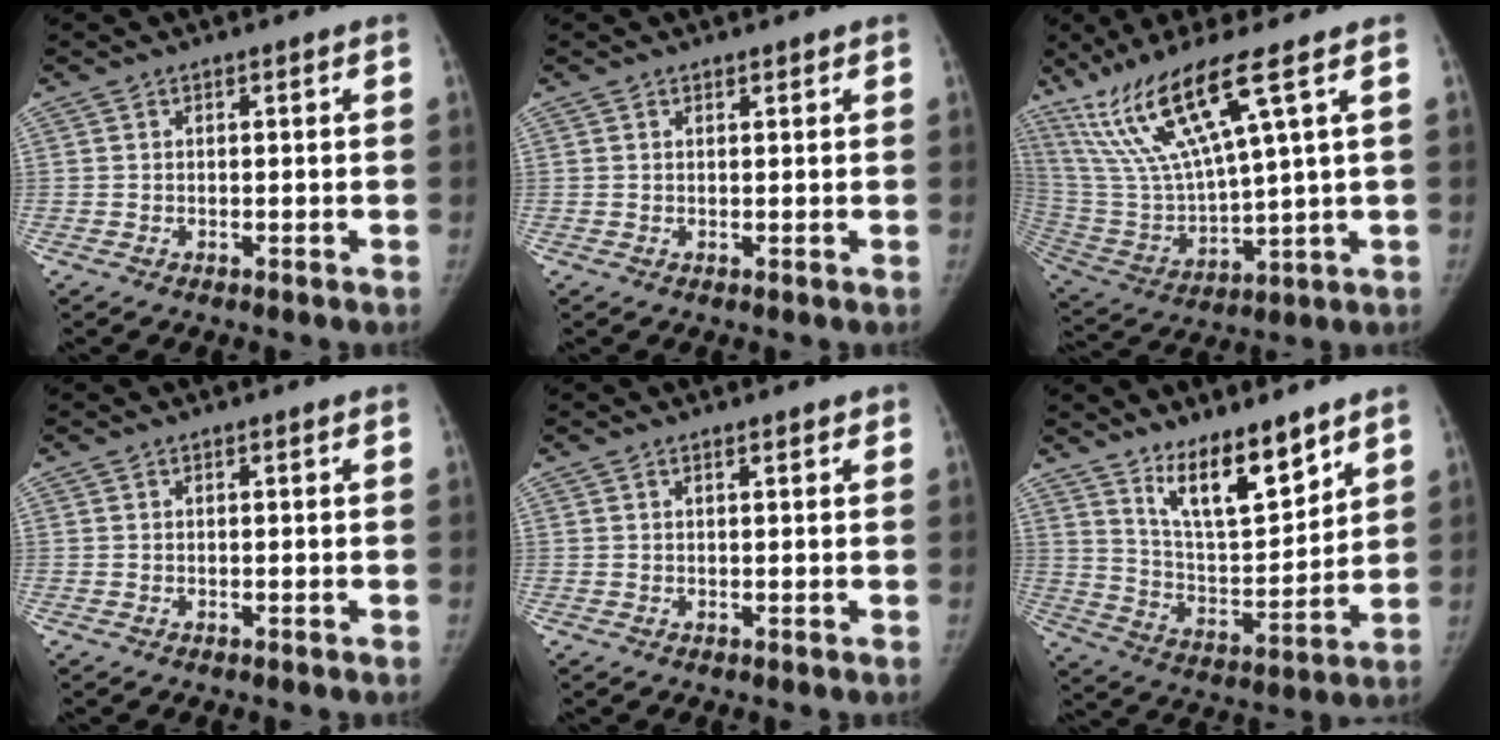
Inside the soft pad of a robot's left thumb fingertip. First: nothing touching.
{"total": 0.6, "force": [0.5, 0.4, -0.1], "torque": [0.007, -0.004, 0.005]}
{"total": 17.2, "force": [9.6, 1.9, 14.2], "torque": [-0.295, -0.036, 0.194]}
{"total": 0.0}
{"total": 0.9, "force": [0.7, 0.3, 0.5], "torque": [0.000, 0.000, 0.010]}
{"total": 13.3, "force": [9.6, 3.6, 8.4], "torque": [-0.114, -0.075, 0.180]}